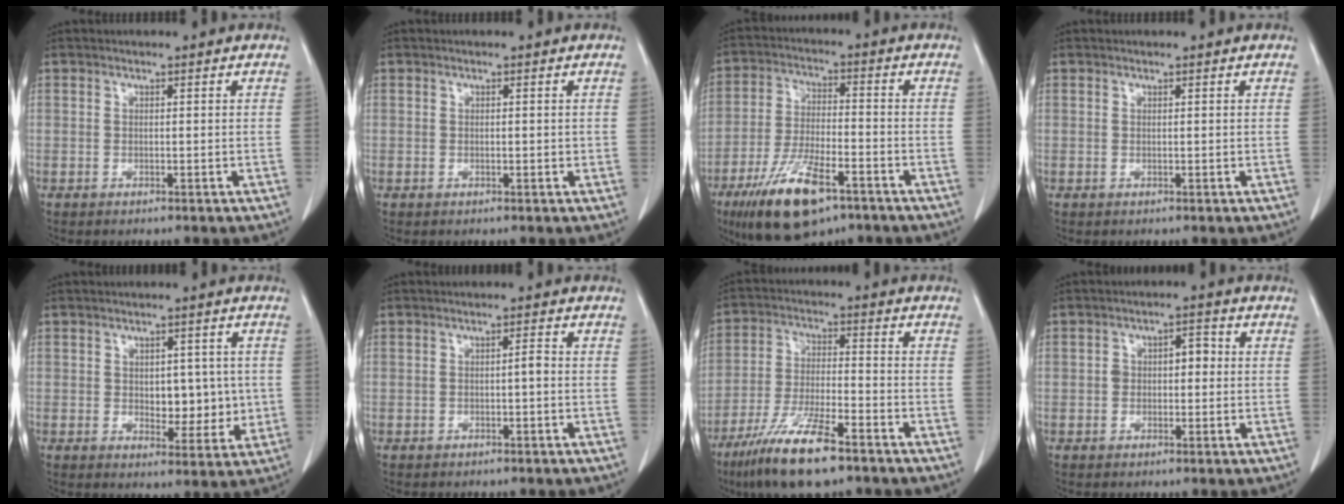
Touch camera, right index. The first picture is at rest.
{"total": 0.7, "force": [0.0, 0.2, 0.7], "torque": [-0.011, -0.001, 0.001]}
{"total": 13.7, "force": [-8.2, 4.2, 10.2], "torque": [-0.198, -0.017, -0.137]}
{"total": 0.0}
{"total": 6.4, "force": [0.2, 3.8, 5.2], "torque": [-0.057, 0.002, 0.012]}
{"total": 1.3, "force": [-0.3, 0.1, 1.2], "torque": [-0.018, 0.003, -0.006]}
{"total": 12.7, "force": [-8.6, 2.2, 9.1], "torque": [-0.179, -0.025, -0.155]}
{"total": 3.8, "force": [0.2, 2.2, 3.1], "torque": [-0.046, 0.024, 0.004]}